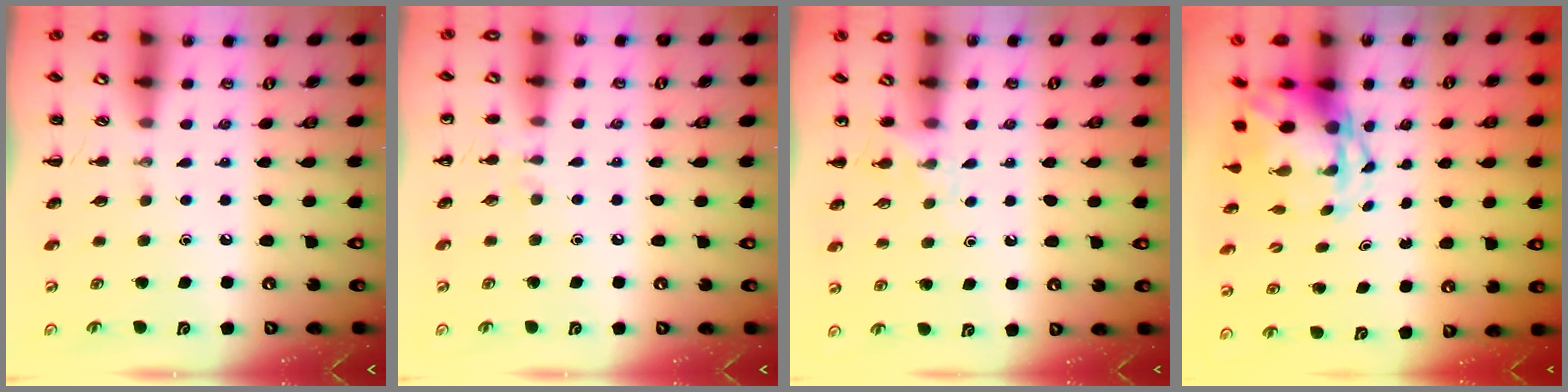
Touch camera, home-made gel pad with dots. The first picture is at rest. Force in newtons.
{"total": 5.2, "press": 4.9, "slide": 1.7}
{"total": 5.3, "press": 5.1, "slide": 1.6}
{"total": 4.0, "press": 3.9, "slide": 1.0}